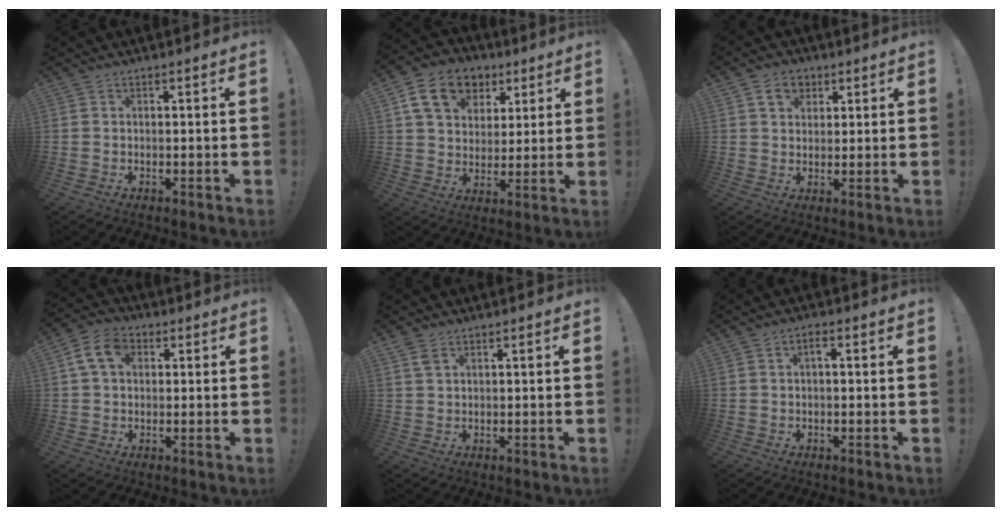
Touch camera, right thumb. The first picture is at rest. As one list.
[{"total": 15.7, "force": [7.4, 11.4, 7.9], "torque": [-0.123, -0.026, 0.143]}, {"total": 6.8, "force": [3.3, 5.2, 2.9], "torque": [-0.040, -0.004, 0.061]}, {"total": 8.9, "force": [2.5, 6.3, 5.8], "torque": [-0.114, 0.012, 0.051]}, {"total": 2.8, "force": [1.7, 1.3, 1.8], "torque": [-0.038, -0.002, 0.032]}, {"total": 1.6, "force": [0.0, 0.7, 1.5], "torque": [-0.038, 0.010, 0.000]}]